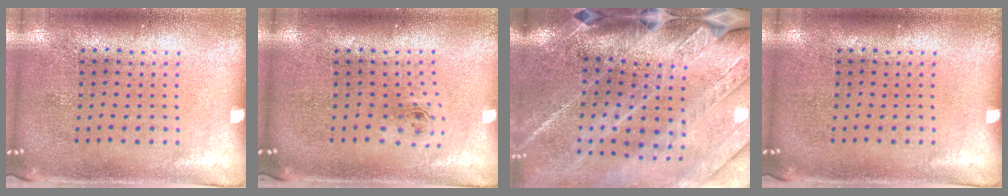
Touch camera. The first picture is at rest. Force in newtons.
{"total": 0.8, "press": 0.4, "slide": 0.7}
{"total": 3.9, "press": 3.2, "slide": 2.2}
{"total": 0.0}